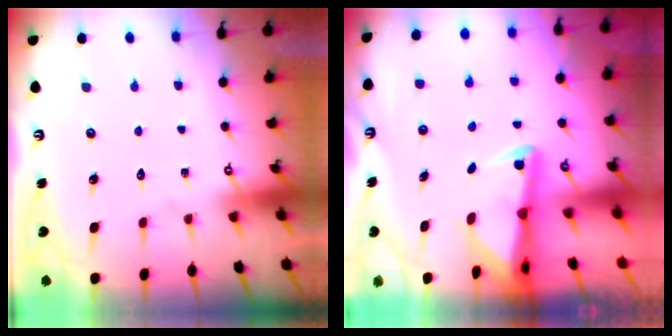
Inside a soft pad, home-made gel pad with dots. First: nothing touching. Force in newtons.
{"total": 2.9, "press": 2.8, "slide": 0.7}